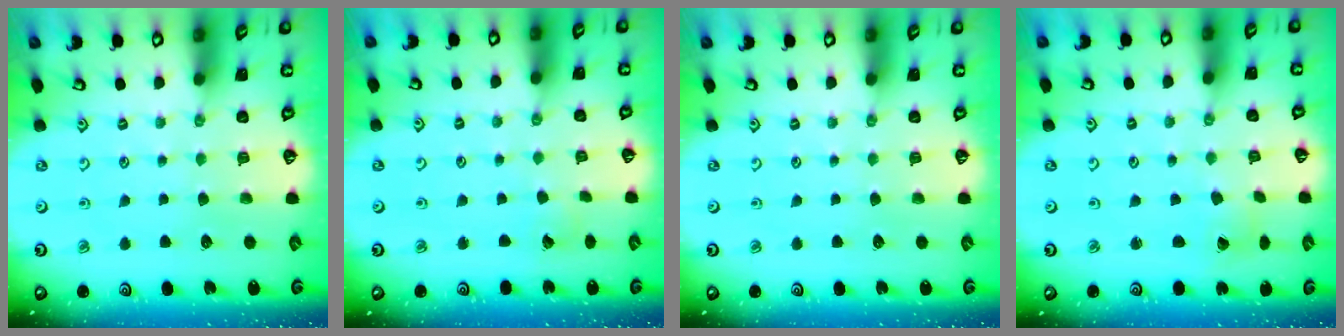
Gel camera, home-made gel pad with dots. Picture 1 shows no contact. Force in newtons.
{"total": 2.7, "press": 2.7, "slide": 0.3}
{"total": 0.0}
{"total": 2.8, "press": 2.8, "slide": 0.1}